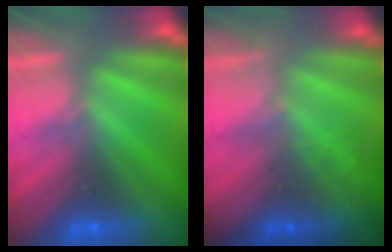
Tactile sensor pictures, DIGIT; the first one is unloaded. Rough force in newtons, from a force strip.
{"total": 1.9}